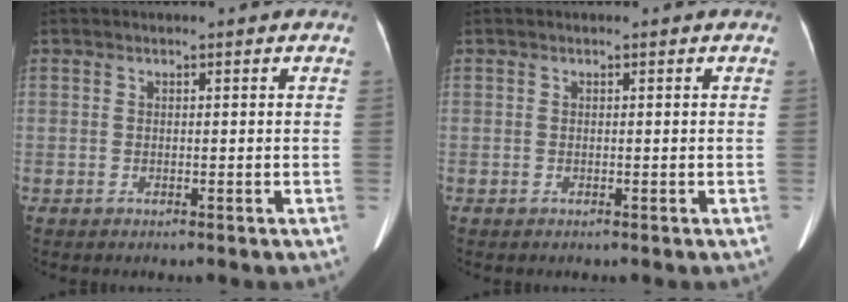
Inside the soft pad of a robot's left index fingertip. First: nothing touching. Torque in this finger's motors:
{"motor_torque": [-0.02, 0.04, 0.00, 0.00]}